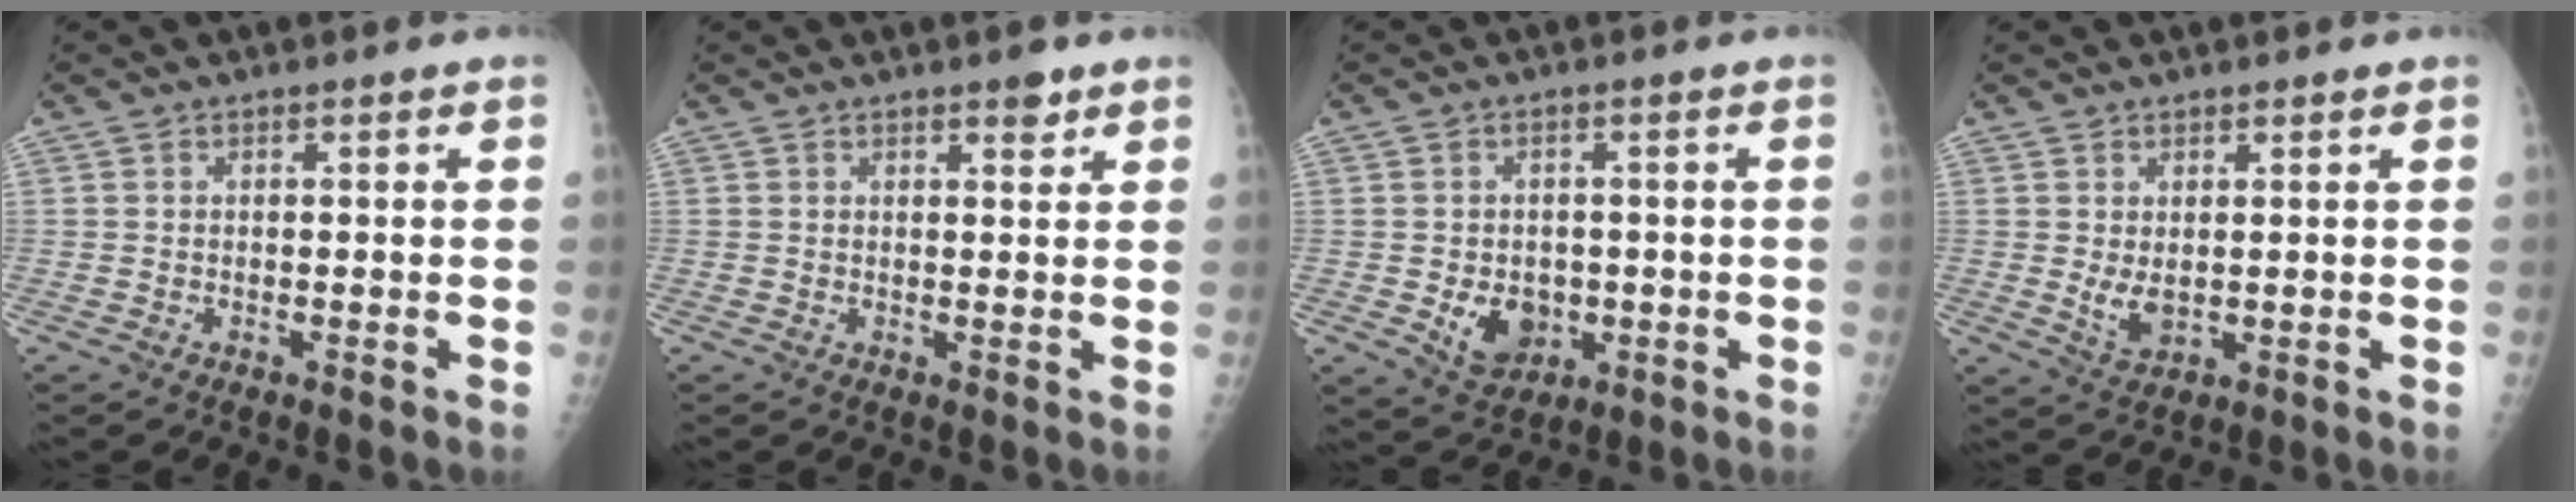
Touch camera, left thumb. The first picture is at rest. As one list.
[{"total": 2.2, "force": [1.6, 0.9, 1.3], "torque": [-0.009, -0.008, 0.021]}, {"total": 6.8, "force": [-1.3, 5.3, 4.0], "torque": [-0.037, -0.002, -0.005]}, {"total": 3.5, "force": [0.7, 2.2, 2.7], "torque": [-0.043, -0.013, 0.021]}]